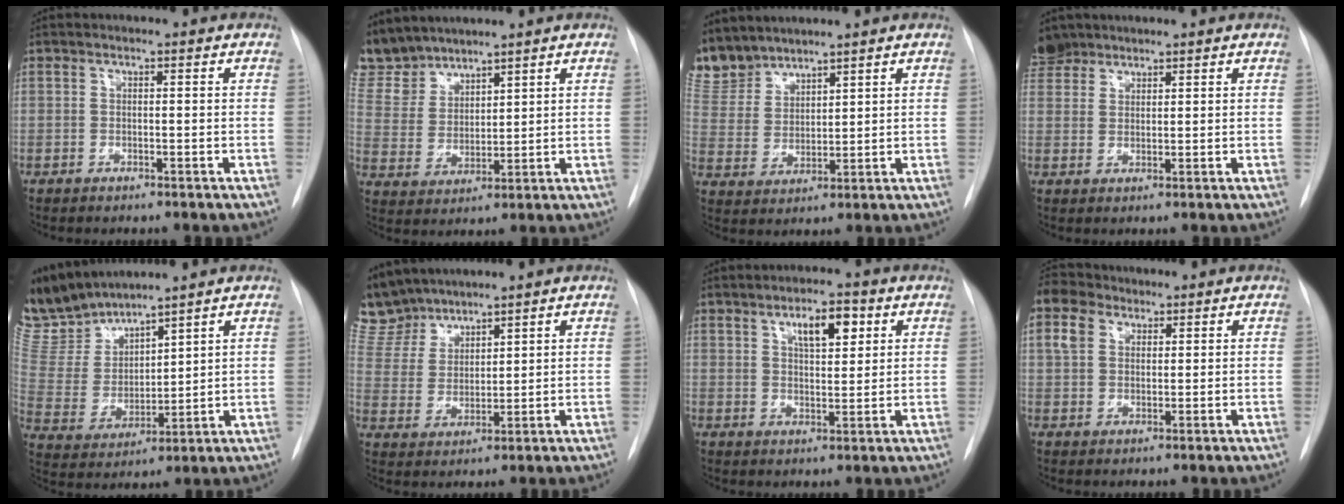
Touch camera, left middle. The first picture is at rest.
{"total": 9.3, "force": [8.6, 3.2, 1.1], "torque": [-0.035, 0.008, 0.193]}
{"total": 7.6, "force": [7.3, 2.1, 0.6], "torque": [-0.021, 0.006, 0.164]}
{"total": 5.9, "force": [4.9, 3.3, 0.8], "torque": [-0.011, 0.011, 0.096]}
{"total": 11.5, "force": [11.1, 2.0, 2.6], "torque": [-0.074, 0.001, 0.241]}
{"total": 9.3, "force": [8.6, 3.1, 1.2], "torque": [-0.039, 0.013, 0.188]}
{"total": 5.9, "force": [2.7, 2.2, 4.7], "torque": [-0.075, 0.005, 0.044]}
{"total": 6.1, "force": [3.1, 4.5, 2.7], "torque": [-0.074, 0.028, 0.060]}